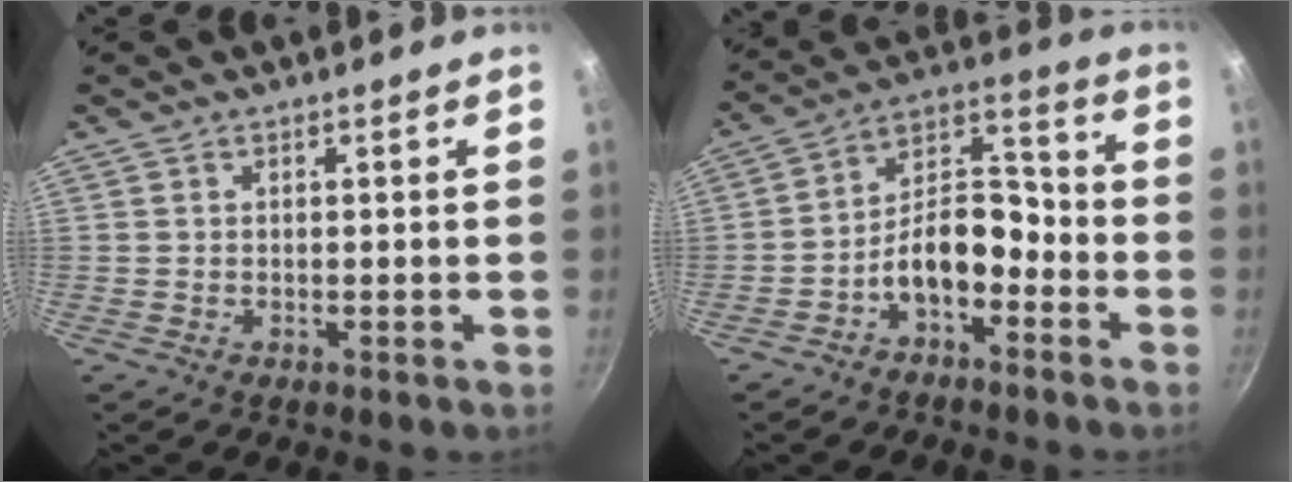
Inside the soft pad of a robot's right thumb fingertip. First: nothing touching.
{"total": 10.8, "force": [-5.1, 6.2, 7.3], "torque": [-0.096, 0.072, -0.097]}